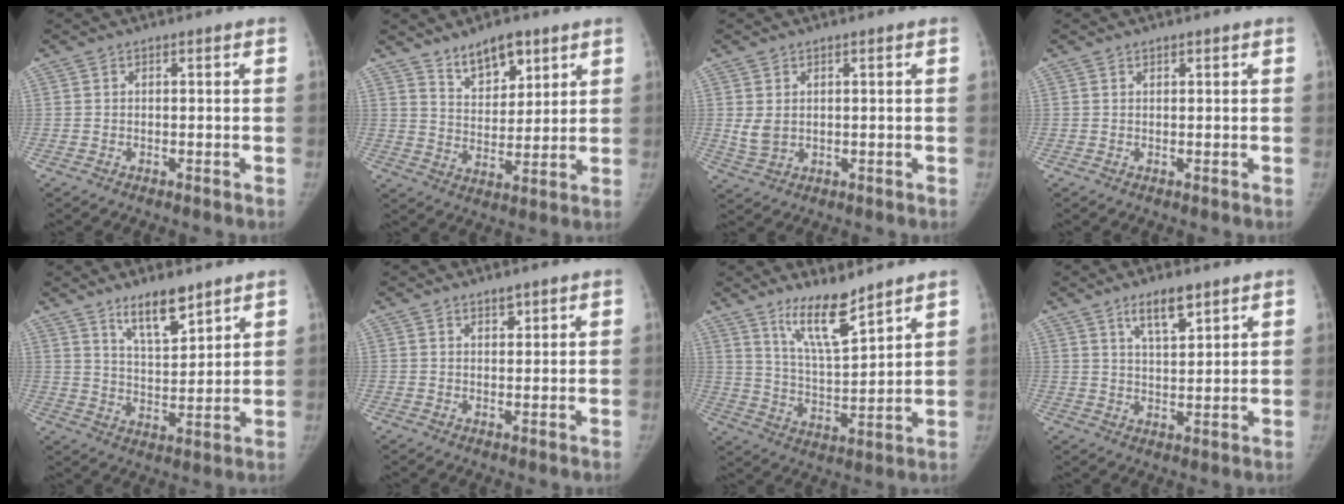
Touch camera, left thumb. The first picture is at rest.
{"total": 9.3, "force": [6.4, 4.5, 5.0], "torque": [-0.049, -0.046, 0.114]}
{"total": 3.4, "force": [0.8, 2.4, 2.2], "torque": [-0.040, -0.009, 0.024]}
{"total": 0.6, "force": [0.5, 0.3, 0.2], "torque": [-0.002, -0.003, 0.008]}
{"total": 9.1, "force": [6.6, 2.8, 5.6], "torque": [-0.078, -0.052, 0.120]}
{"total": 2.0, "force": [1.5, 0.9, 0.9], "torque": [-0.003, -0.010, 0.024]}
{"total": 10.6, "force": [8.0, 2.1, 6.7], "torque": [-0.107, -0.068, 0.156]}
{"total": 6.7, "force": [4.4, 2.1, 4.6], "torque": [-0.065, -0.029, 0.077]}